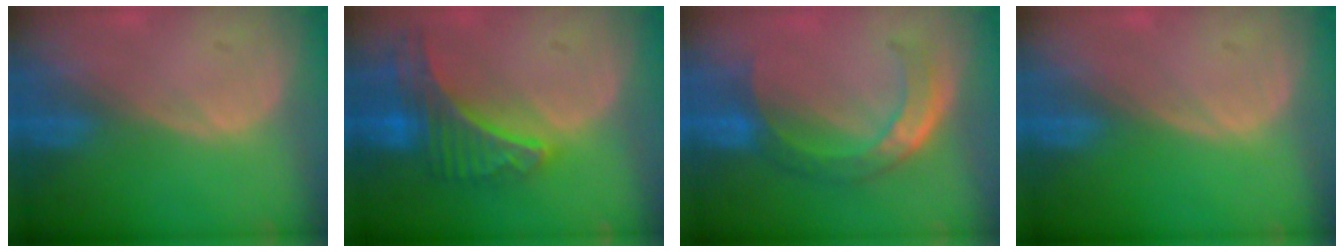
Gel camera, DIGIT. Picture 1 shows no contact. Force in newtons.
{"total": 9.1, "press": 8.0, "slide": 4.3}
{"total": 8.0, "press": 6.7, "slide": 4.3}
{"total": 0.0}